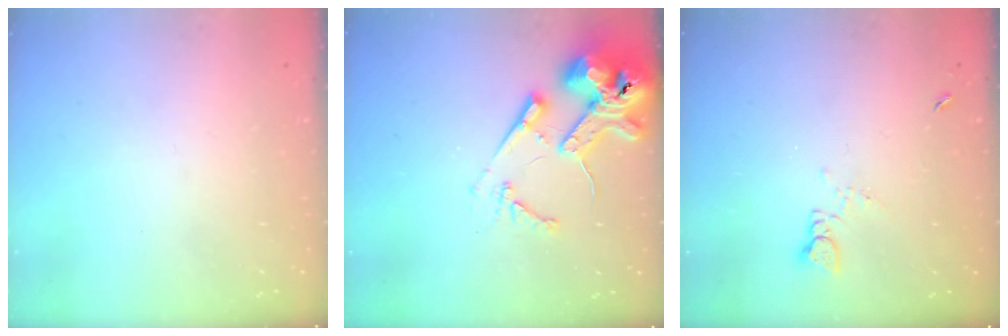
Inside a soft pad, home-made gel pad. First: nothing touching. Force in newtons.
{"total": 16.2, "press": 16.0, "slide": 2.3}
{"total": 1.3, "press": 1.2, "slide": 0.1}